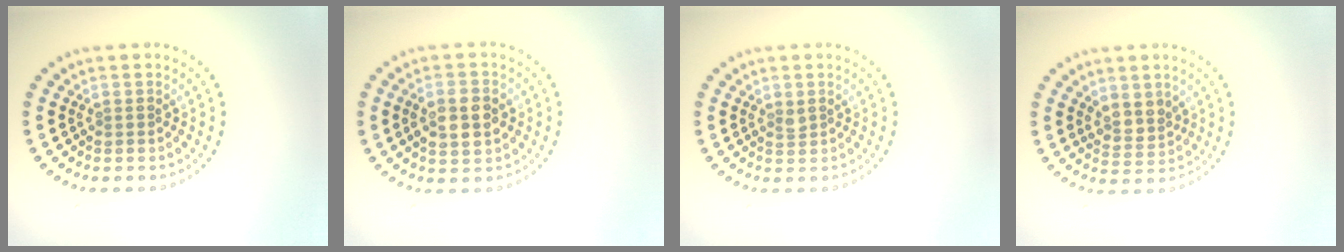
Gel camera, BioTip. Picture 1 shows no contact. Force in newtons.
{"total": 3.9, "press": 3.9, "slide": 0.2}
{"total": 0.7, "press": 0.6, "slide": 0.5}
{"total": 2.1, "press": 1.8, "slide": 1.1}